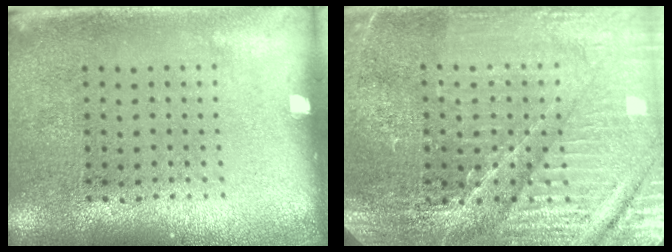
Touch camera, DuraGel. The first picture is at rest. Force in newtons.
{"total": 4.8, "press": 4.6, "slide": 1.6}